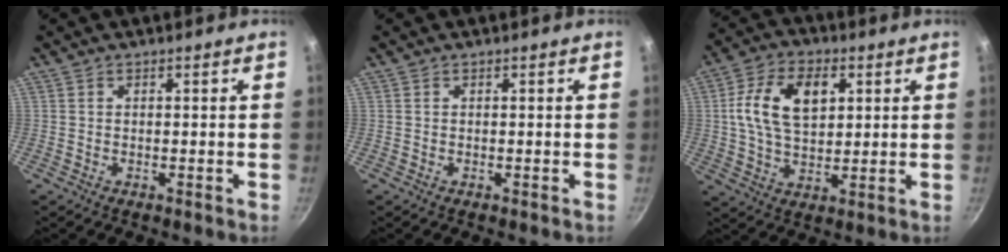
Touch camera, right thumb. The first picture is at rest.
{"total": 0.0}
{"total": 13.2, "force": [2.9, 8.2, 9.9], "torque": [-0.165, 0.007, 0.046]}